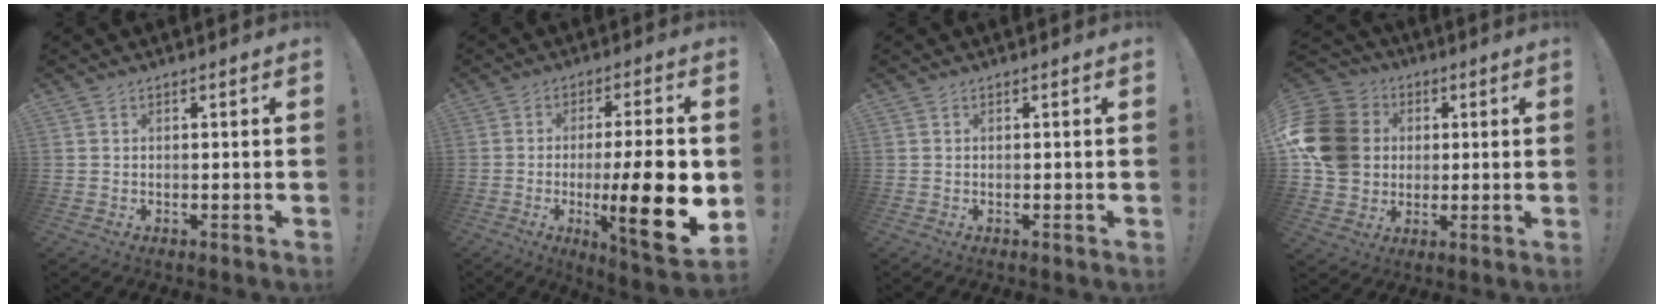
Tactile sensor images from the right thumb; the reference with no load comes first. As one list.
[{"total": 19.5, "force": [-3.4, 3.5, 18.8], "torque": [-0.282, -0.004, -0.045]}, {"total": 0.0}, {"total": 17.0, "force": [2.3, 14.3, 8.9], "torque": [-0.157, -0.001, 0.050]}]